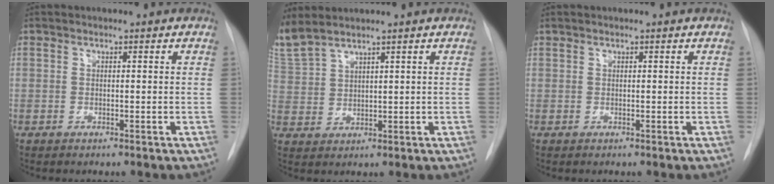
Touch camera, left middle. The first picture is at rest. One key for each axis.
{"total": 6.7, "fx": 6.1, "fy": 0.8, "fz": 2.7, "tx": -0.081, "ty": 0.011, "tz": 0.138}
{"total": 0.0}